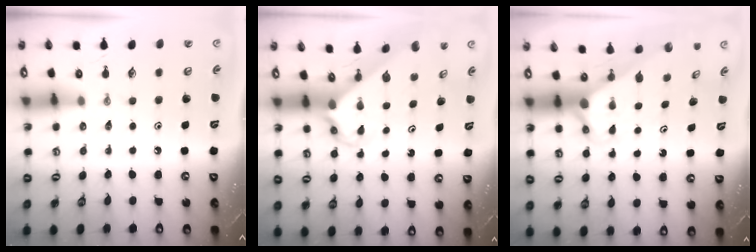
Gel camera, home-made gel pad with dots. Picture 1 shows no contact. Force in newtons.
{"total": 2.9, "press": 2.9, "slide": 0.3}
{"total": 2.7, "press": 2.7, "slide": 0.0}